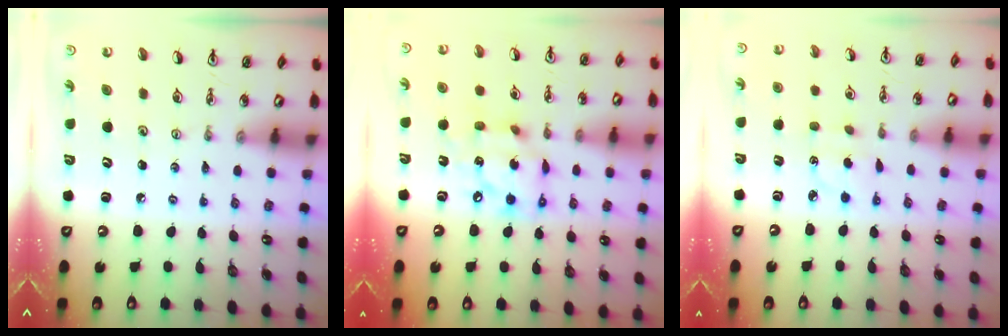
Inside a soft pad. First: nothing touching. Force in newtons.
{"total": 13.8, "press": 13.8, "slide": 1.3}
{"total": 3.0, "press": 2.9, "slide": 0.8}